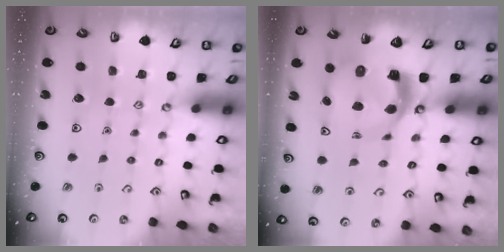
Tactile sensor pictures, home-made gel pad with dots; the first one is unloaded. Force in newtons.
{"total": 9.2, "press": 9.1, "slide": 1.2}